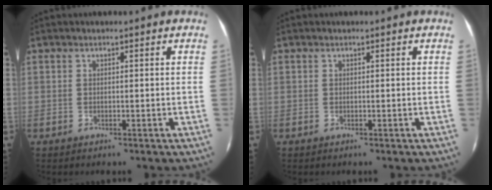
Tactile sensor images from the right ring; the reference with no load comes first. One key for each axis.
{"total": 0.0}